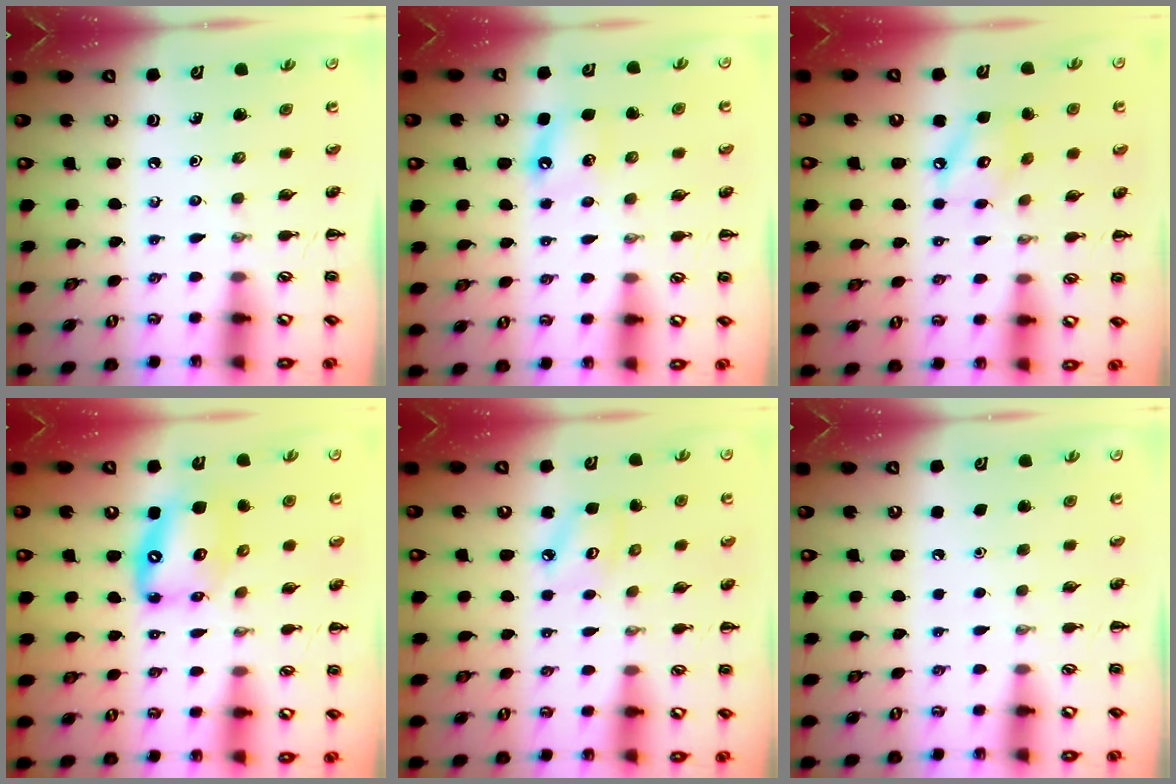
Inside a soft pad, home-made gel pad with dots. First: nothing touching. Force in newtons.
{"total": 5.1, "press": 4.9, "slide": 1.4}
{"total": 7.2, "press": 7.2, "slide": 0.4}
{"total": 13.3, "press": 12.8, "slide": 3.5}
{"total": 5.2, "press": 5.1, "slide": 1.1}
{"total": 1.6, "press": 1.6, "slide": 0.1}